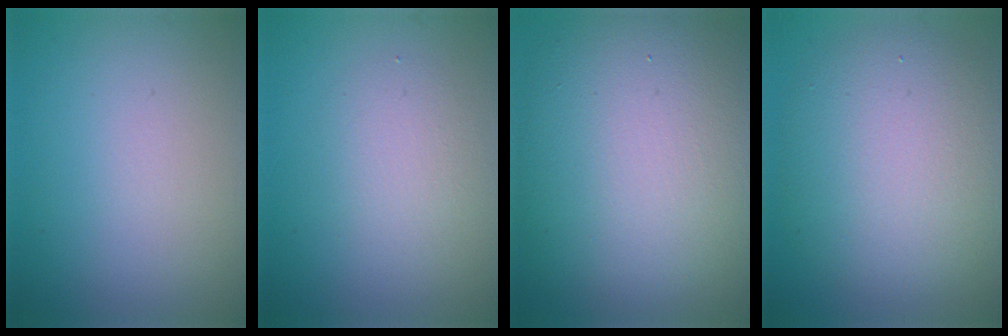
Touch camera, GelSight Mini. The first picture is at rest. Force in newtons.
{"total": 2.4, "press": 2.4, "slide": 0.1}
{"total": 15.5, "press": 15.5, "slide": 0.5}
{"total": 8.9, "press": 8.8, "slide": 0.7}